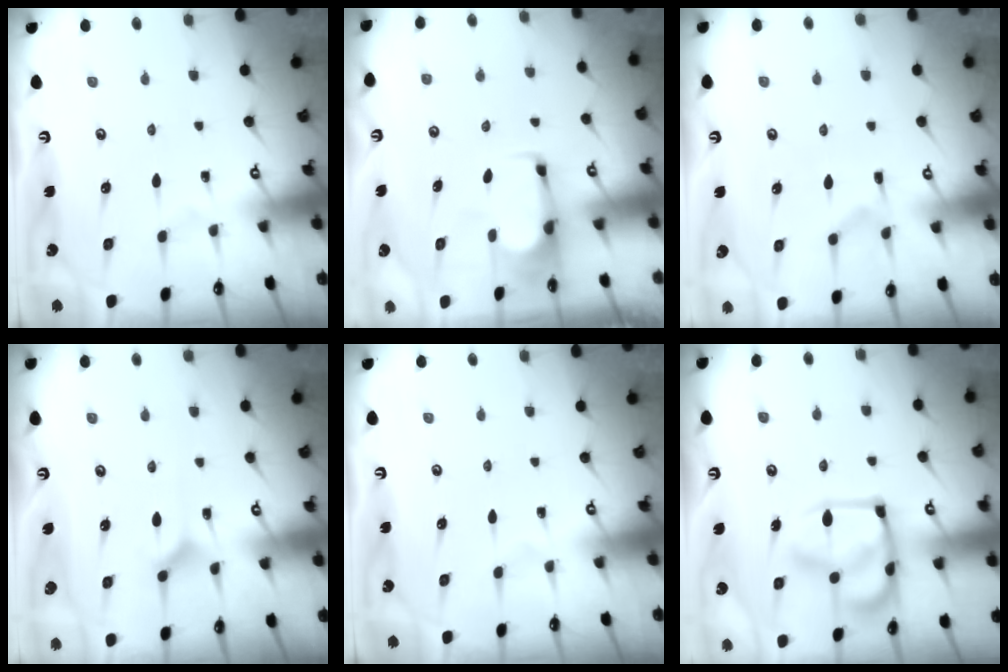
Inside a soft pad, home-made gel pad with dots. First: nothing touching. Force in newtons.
{"total": 1.7, "press": 1.5, "slide": 0.9}
{"total": 1.7, "press": 1.0, "slide": 1.3}
{"total": 3.7, "press": 3.7, "slide": 0.4}
{"total": 0.0}
{"total": 14.5, "press": 14.4, "slide": 1.1}